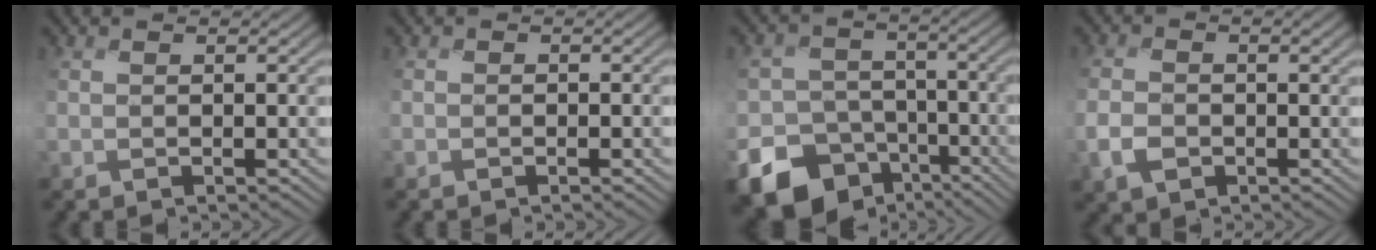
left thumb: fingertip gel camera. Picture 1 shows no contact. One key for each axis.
{"total": 0.8, "fx": -0.5, "fy": 0.6, "fz": -0.2, "tx": 0.003, "ty": -0.003, "tz": -0.013}
{"total": 17.6, "fx": -11.5, "fy": 12.2, "fz": 5.4, "tx": -0.139, "ty": -0.075, "tz": -0.182}
{"total": 3.6, "fx": -1.8, "fy": 2.4, "fz": 2.1, "tx": -0.051, "ty": -0.005, "tz": -0.042}